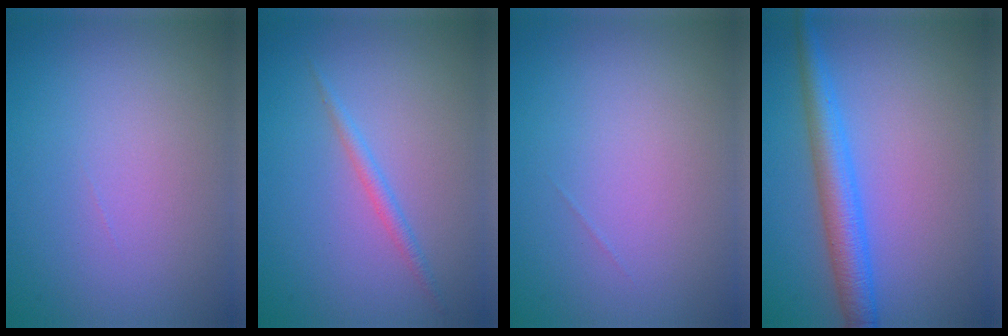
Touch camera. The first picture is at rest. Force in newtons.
{"total": 1.2, "press": 1.2, "slide": 0.1}
{"total": 0.0}
{"total": 3.9, "press": 3.9, "slide": 0.1}